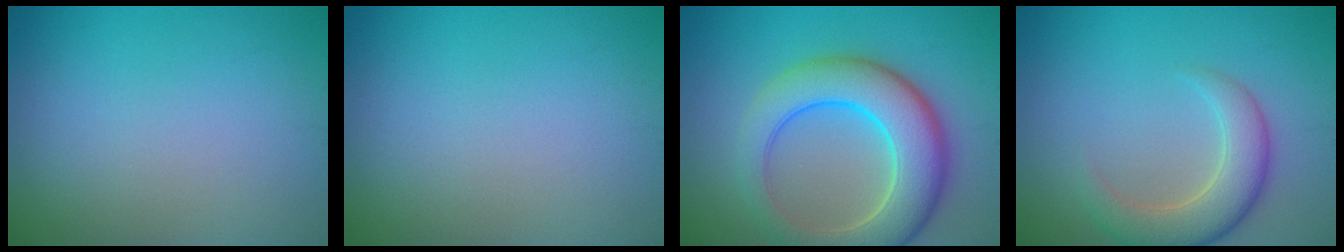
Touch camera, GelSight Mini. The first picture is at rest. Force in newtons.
{"total": 0.0}
{"total": 8.6, "press": 8.6, "slide": 0.6}
{"total": 4.6, "press": 4.6, "slide": 0.5}